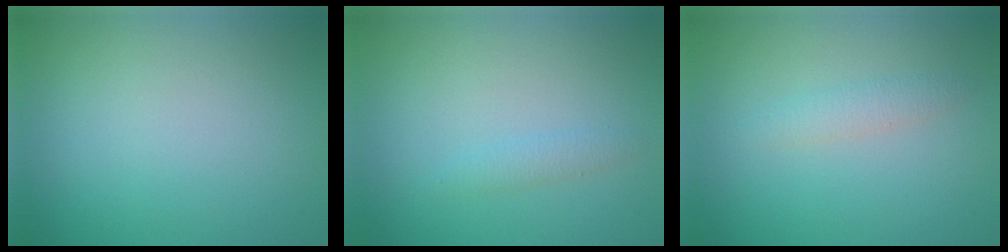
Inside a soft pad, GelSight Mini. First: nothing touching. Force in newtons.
{"total": 1.0, "press": 1.0, "slide": 0.0}
{"total": 1.4, "press": 1.4, "slide": 0.0}